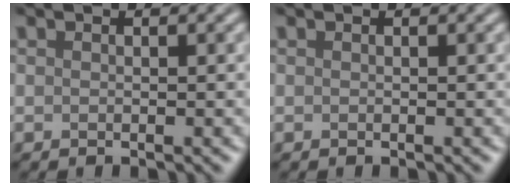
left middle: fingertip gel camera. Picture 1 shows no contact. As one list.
[{"total": 0.0}]